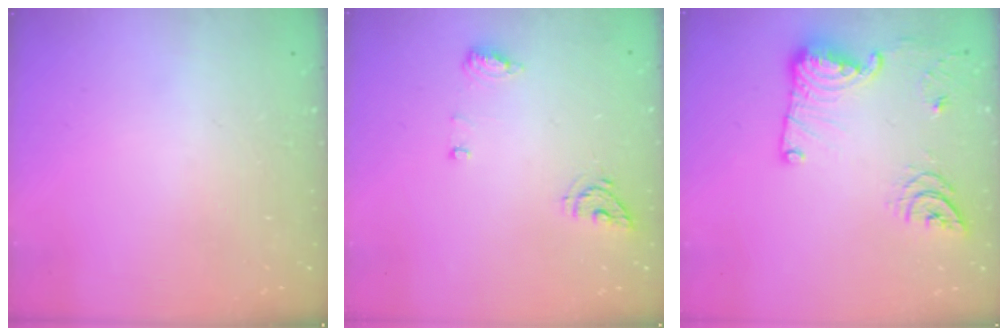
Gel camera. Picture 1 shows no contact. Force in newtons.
{"total": 6.9, "press": 6.7, "slide": 1.7}
{"total": 15.7, "press": 15.5, "slide": 2.6}